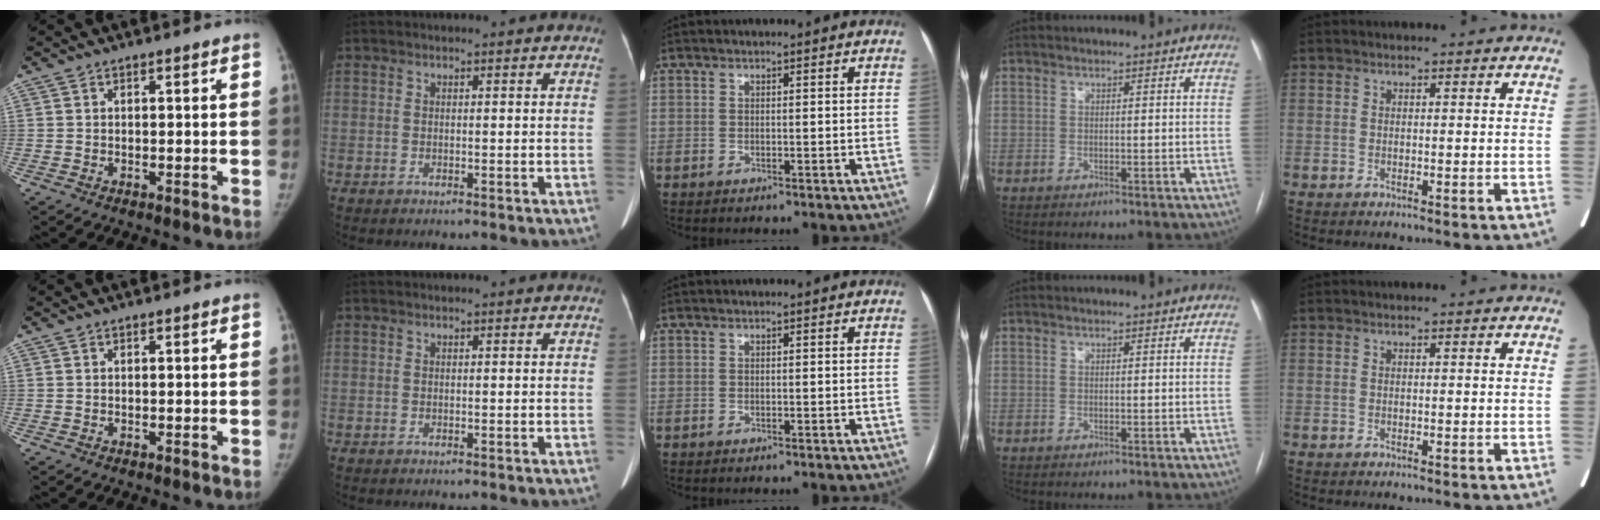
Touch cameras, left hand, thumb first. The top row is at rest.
{}